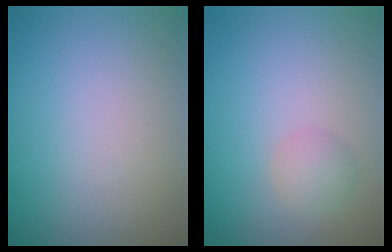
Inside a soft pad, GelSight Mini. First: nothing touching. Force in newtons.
{"total": 1.7, "press": 1.7, "slide": 0.1}